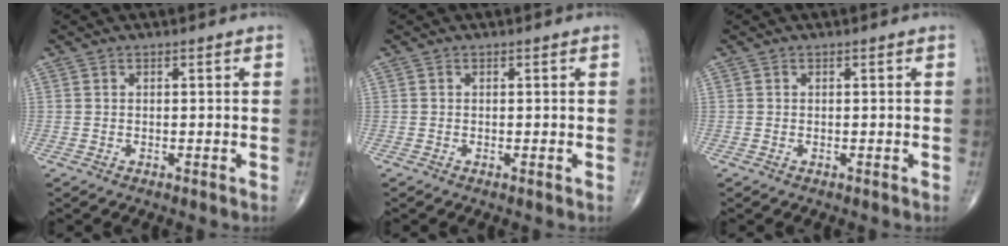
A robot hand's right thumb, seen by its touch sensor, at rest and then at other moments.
{"total": 0.0}
{"total": 0.0}